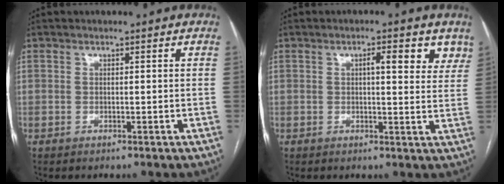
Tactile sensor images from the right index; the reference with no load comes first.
{"total": 5.4, "force": [2.9, 1.5, 4.3], "torque": [-0.047, 0.005, 0.032]}